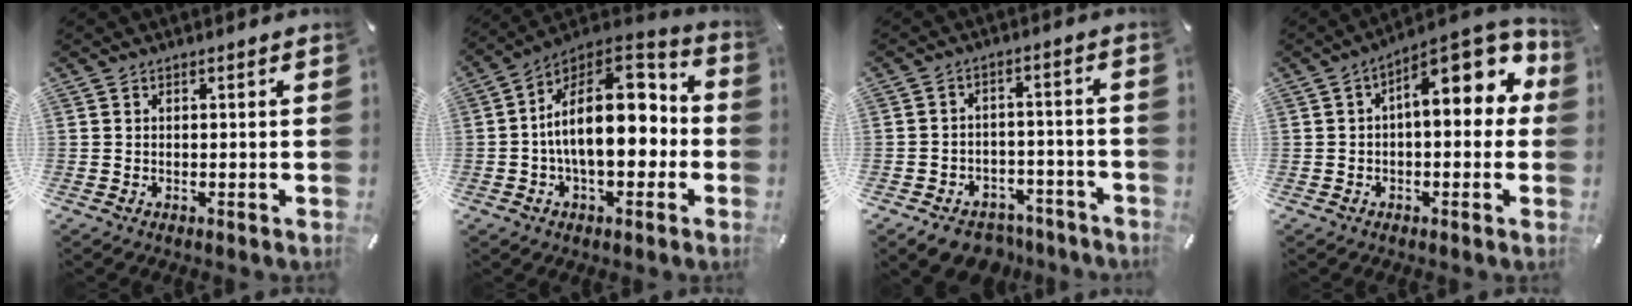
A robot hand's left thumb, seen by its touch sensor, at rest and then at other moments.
{"total": 20.9, "force": [-0.5, 12.5, 16.8], "torque": [-0.256, 0.000, -0.006]}
{"total": 7.8, "force": [-6.2, 4.0, 2.4], "torque": [-0.026, 0.043, -0.111]}
{"total": 13.7, "force": [4.1, 6.2, 11.5], "torque": [-0.159, -0.028, 0.067]}